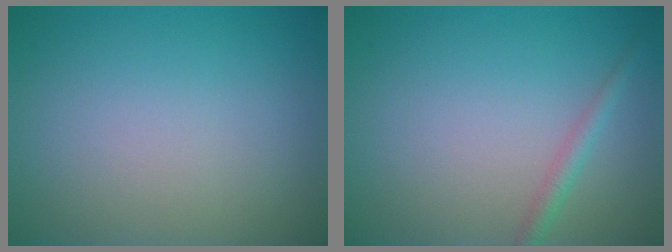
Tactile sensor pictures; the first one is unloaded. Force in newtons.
{"total": 1.4, "press": 1.4, "slide": 0.0}